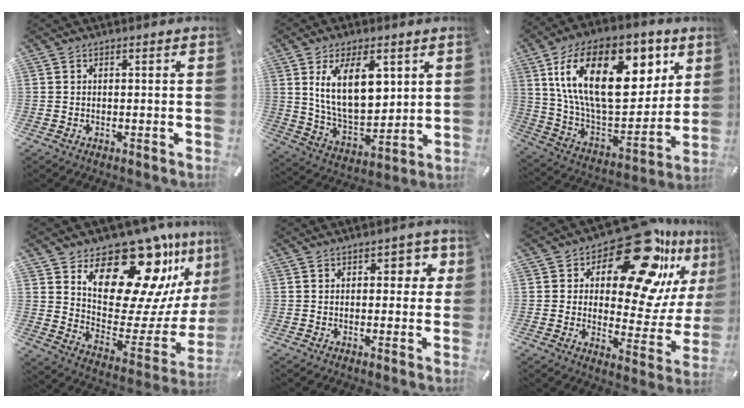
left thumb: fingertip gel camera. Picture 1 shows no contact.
{"total": 15.9, "force": [6.1, 8.7, 11.8], "torque": [-0.215, -0.017, 0.106]}
{"total": 27.0, "force": [11.7, 14.8, 19.4], "torque": [-0.357, -0.053, 0.200]}
{"total": 23.8, "force": [16.7, 11.6, 12.3], "torque": [-0.155, -0.134, 0.284]}
{"total": 4.8, "force": [1.3, 2.9, 3.6], "torque": [-0.034, -0.003, 0.012]}
{"total": 24.1, "force": [15.1, 11.0, 15.2], "torque": [-0.202, -0.110, 0.251]}